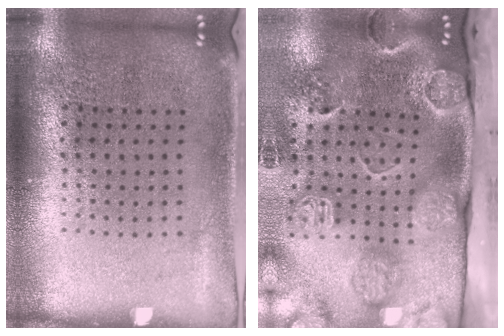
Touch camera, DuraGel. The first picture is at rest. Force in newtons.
{"total": 4.6, "press": 3.4, "slide": 3.1}